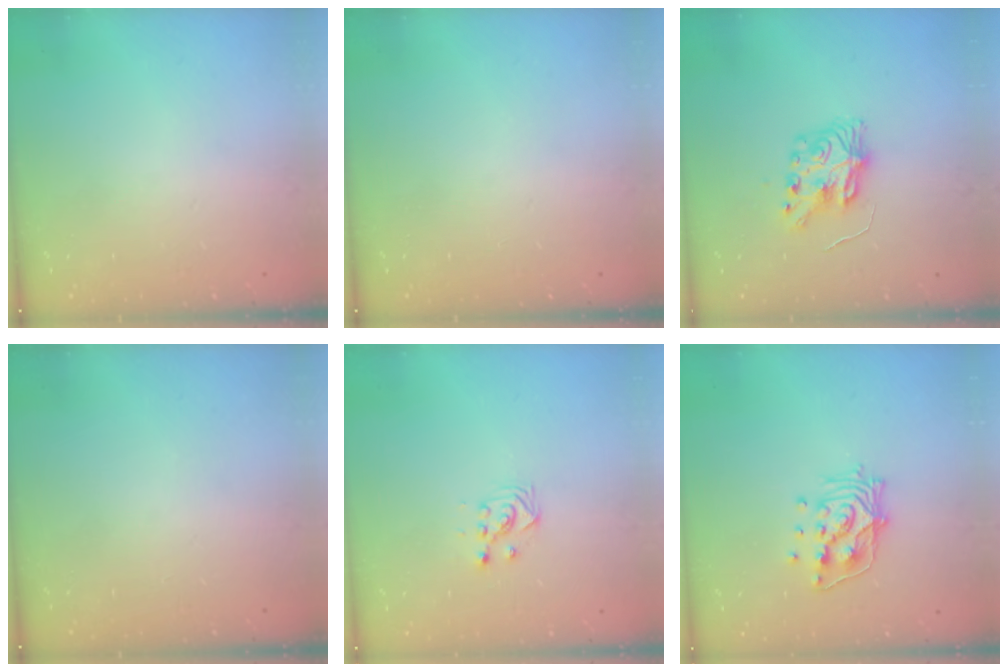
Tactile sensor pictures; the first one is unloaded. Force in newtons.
{"total": 0.0}
{"total": 8.5, "press": 8.5, "slide": 0.3}
{"total": 0.0}
{"total": 2.7, "press": 2.7, "slide": 0.3}
{"total": 12.4, "press": 12.3, "slide": 1.1}